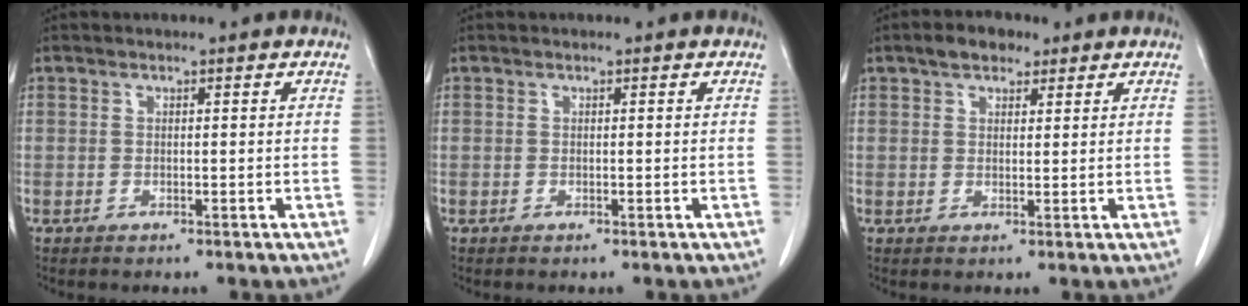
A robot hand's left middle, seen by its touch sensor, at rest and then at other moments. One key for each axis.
{"total": 0.0}
{"total": 3.9, "fx": 2.6, "fy": 2.2, "fz": 1.9, "tx": -0.033, "ty": 0.014, "tz": 0.043}